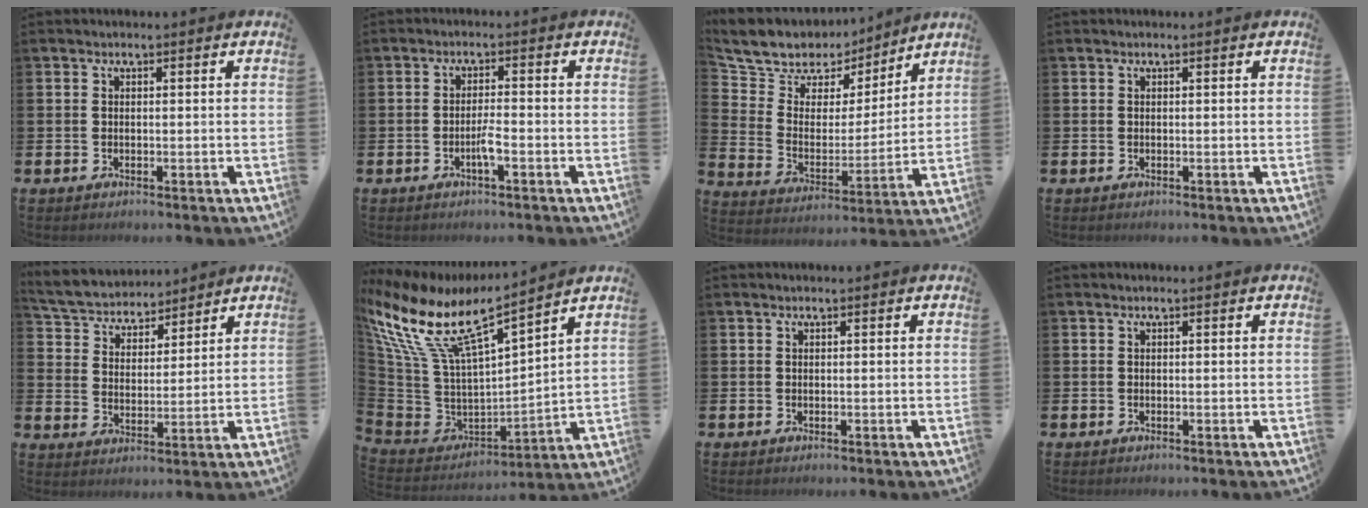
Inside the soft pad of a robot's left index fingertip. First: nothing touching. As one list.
[{"total": 2.1, "force": [-1.3, 0.2, 1.6], "torque": [-0.033, 0.002, -0.023]}, {"total": 9.8, "force": [8.6, 4.4, 1.2], "torque": [-0.083, -0.059, 0.157]}, {"total": 0.0}, {"total": 4.8, "force": [4.6, 1.4, -0.3], "torque": [-0.022, -0.036, 0.079]}, {"total": 10.2, "force": [8.1, 2.7, 5.7], "torque": [-0.153, -0.069, 0.136]}, {"total": 0.0}, {"total": 0.0}]